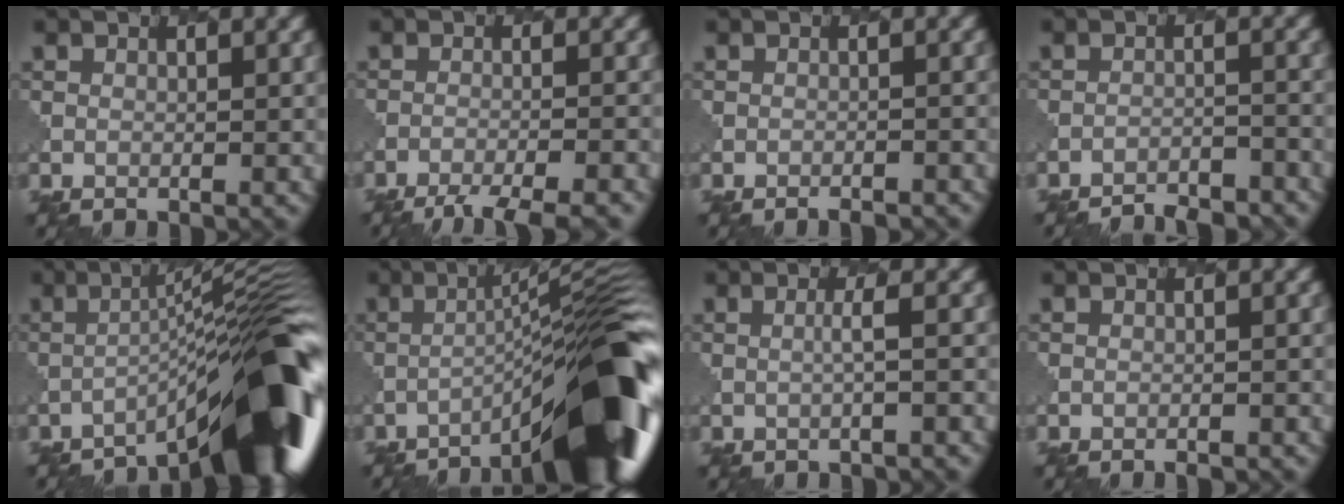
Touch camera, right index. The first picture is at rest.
{"total": 6.1, "force": [-5.2, 1.0, 3.0], "torque": [-0.044, -0.012, -0.080]}
{"total": 1.9, "force": [-1.8, 0.3, 0.5], "torque": [0.004, 0.006, -0.025]}
{"total": 5.4, "force": [-5.2, 1.0, 0.8], "torque": [-0.004, -0.002, -0.068]}
{"total": 13.1, "force": [-7.8, 2.3, 10.2], "torque": [-0.136, 0.019, -0.125]}
{"total": 14.1, "force": [-7.7, 2.7, 11.5], "torque": [-0.151, 0.023, -0.118]}
{"total": 1.5, "force": [-0.1, 0.2, 1.4], "torque": [-0.017, 0.005, -0.008]}
{"total": 1.3, "force": [-1.3, 0.2, 0.4], "torque": [0.007, 0.002, -0.018]}